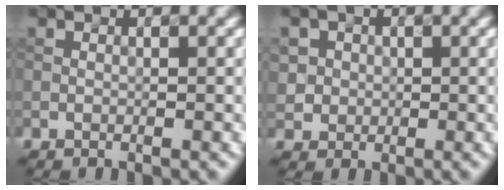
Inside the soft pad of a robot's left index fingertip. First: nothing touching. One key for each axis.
{"total": 3.2, "fx": 0.8, "fy": 3.0, "fz": 0.9, "tx": -0.016, "ty": 0.004, "tz": 0.023}